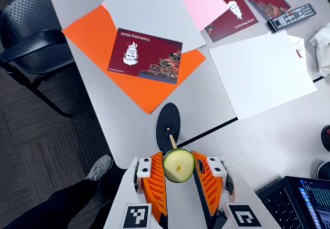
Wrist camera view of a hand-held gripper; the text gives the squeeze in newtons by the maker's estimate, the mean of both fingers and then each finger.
{"total": 11.3, "left": 11.3, "right": 11.4}